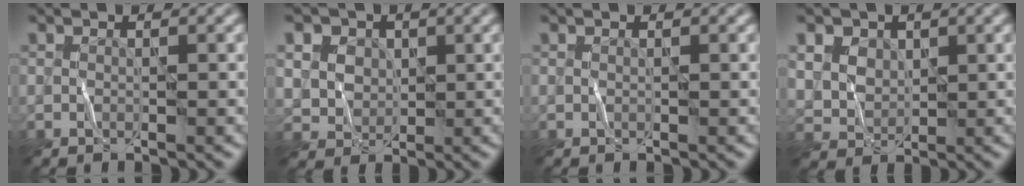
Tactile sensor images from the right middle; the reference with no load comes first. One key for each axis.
{"total": 5.4, "fx": 2.9, "fy": 4.2, "fz": 1.8, "tx": -0.072, "ty": 0.025, "tz": 0.052}
{"total": 0.0}
{"total": 3.1, "fx": 1.9, "fy": 2.3, "fz": 0.8, "tx": -0.052, "ty": 0.011, "tz": 0.045}